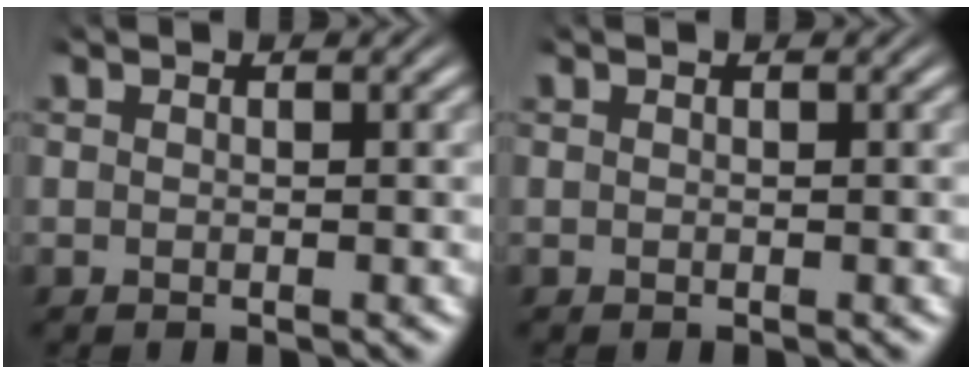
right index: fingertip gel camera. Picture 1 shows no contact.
{"total": 0.0}